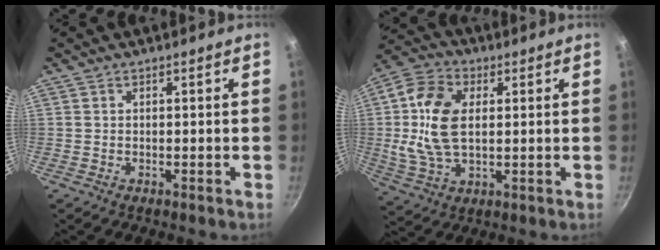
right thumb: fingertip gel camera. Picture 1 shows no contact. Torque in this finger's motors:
{"motor_torque": [0.74, 3.15, 1.66, 0.16, 0.16]}